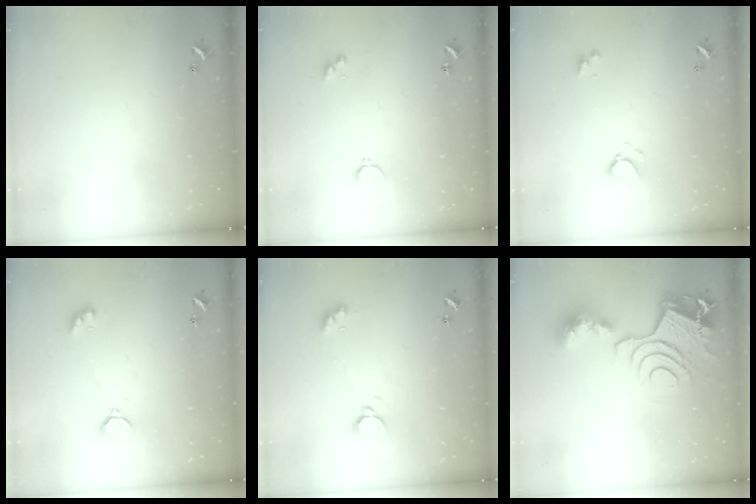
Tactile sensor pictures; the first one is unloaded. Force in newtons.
{"total": 0.8, "press": 0.7, "slide": 0.4}
{"total": 3.9, "press": 3.8, "slide": 0.5}
{"total": 2.1, "press": 2.0, "slide": 0.5}
{"total": 2.9, "press": 2.9, "slide": 0.3}
{"total": 12.9, "press": 12.8, "slide": 1.6}